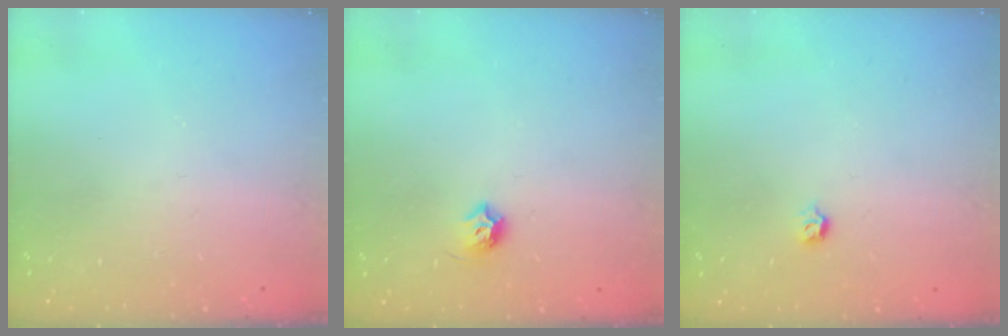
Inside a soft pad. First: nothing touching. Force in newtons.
{"total": 5.9, "press": 5.8, "slide": 0.9}
{"total": 2.8, "press": 2.7, "slide": 0.8}